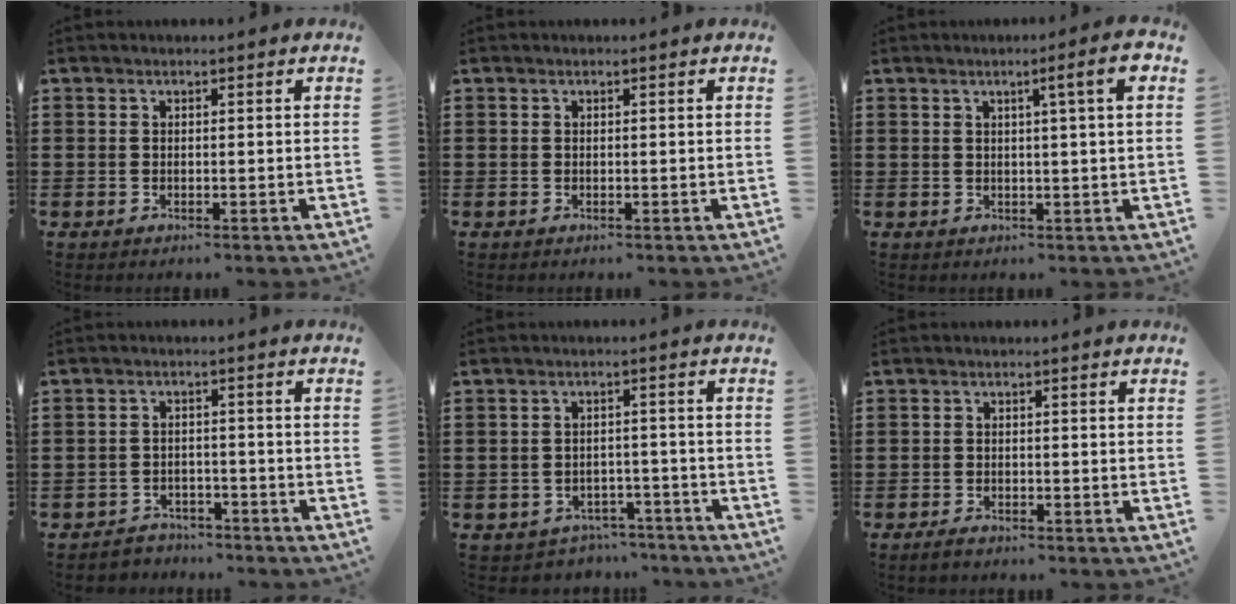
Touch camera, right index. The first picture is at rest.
{"total": 0.0}
{"total": 4.6, "force": [1.5, -0.1, 4.4], "torque": [-0.069, -0.008, 0.016]}
{"total": 2.7, "force": [-2.6, 0.7, -0.1], "torque": [-0.007, 0.002, -0.058]}
{"total": 2.7, "force": [-2.6, 0.9, 0.0], "torque": [-0.009, 0.003, -0.055]}
{"total": 1.1, "force": [-1.0, 0.3, 0.4], "torque": [-0.011, -0.003, -0.019]}